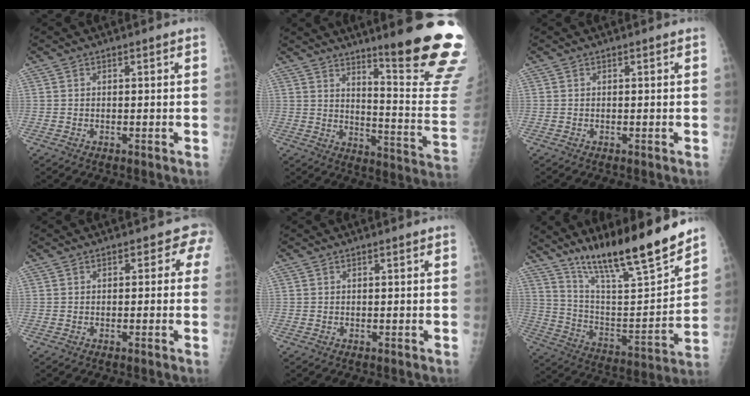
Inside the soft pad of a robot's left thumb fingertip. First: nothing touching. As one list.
[{"total": 21.1, "force": [14.7, 1.6, 15.1], "torque": [-0.172, -0.122, 0.201]}, {"total": 0.0}, {"total": 2.4, "force": [0.3, 2.0, 1.3], "torque": [0.020, 0.010, -0.012]}, {"total": 0.0}, {"total": 21.7, "force": [16.9, 3.1, 13.2], "torque": [-0.193, -0.089, 0.294]}]